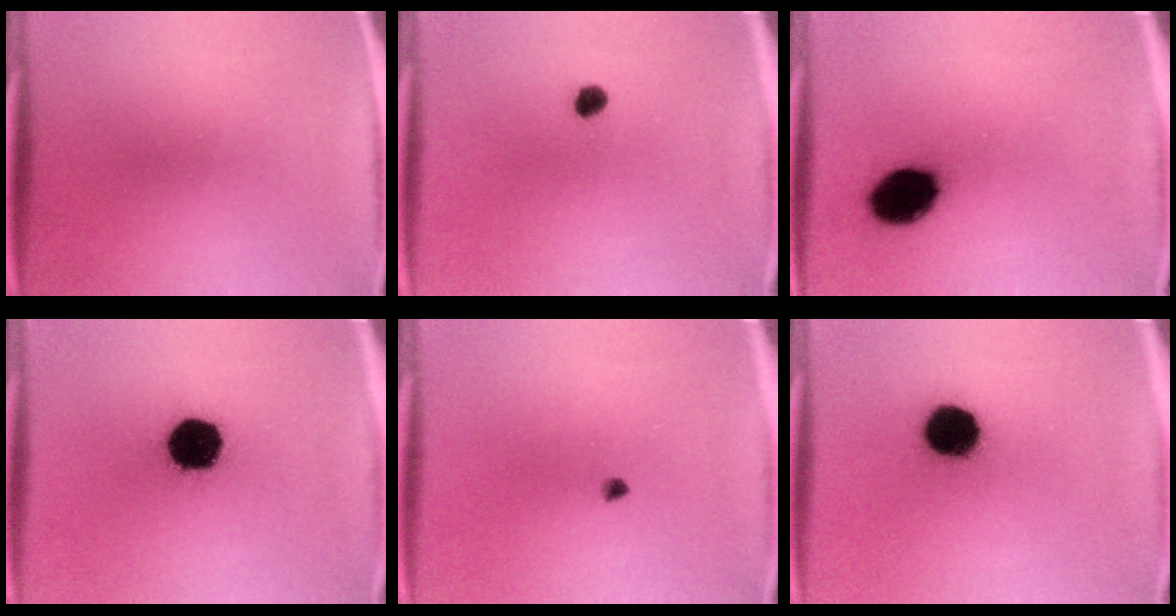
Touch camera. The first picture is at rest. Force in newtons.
{"total": 2.2}
{"total": 11.9}
{"total": 17.3}
{"total": 1.1}
{"total": 12.4}